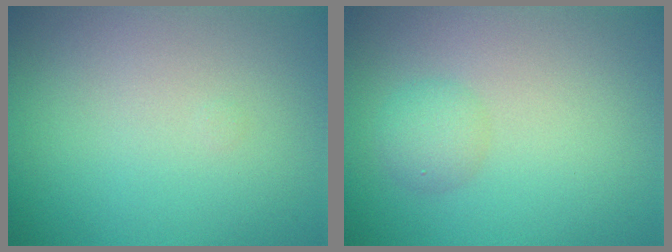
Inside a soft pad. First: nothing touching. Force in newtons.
{"total": 1.7, "press": 1.7, "slide": 0.0}